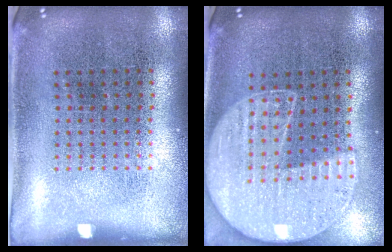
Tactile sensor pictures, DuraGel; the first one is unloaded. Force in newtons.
{"total": 1.5, "press": 1.5, "slide": 0.3}